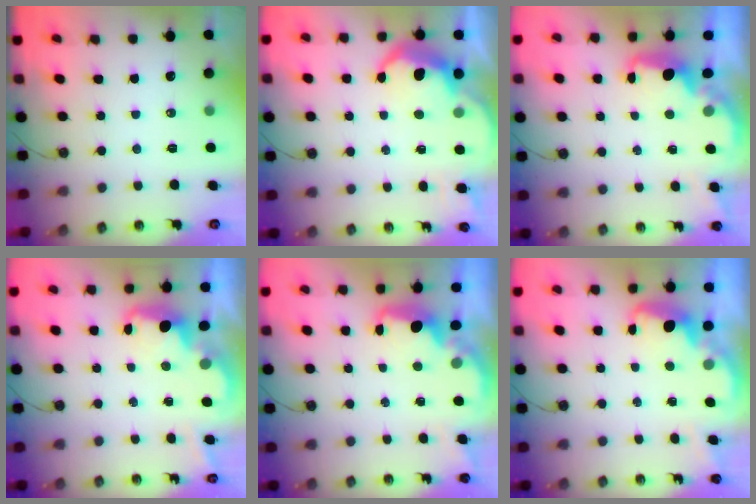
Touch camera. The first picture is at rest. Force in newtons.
{"total": 7.3, "press": 7.3, "slide": 0.4}
{"total": 2.3, "press": 2.0, "slide": 1.1}
{"total": 2.6, "press": 2.6, "slide": 0.4}
{"total": 2.3, "press": 2.0, "slide": 1.1}
{"total": 2.7, "press": 2.6, "slide": 0.8}